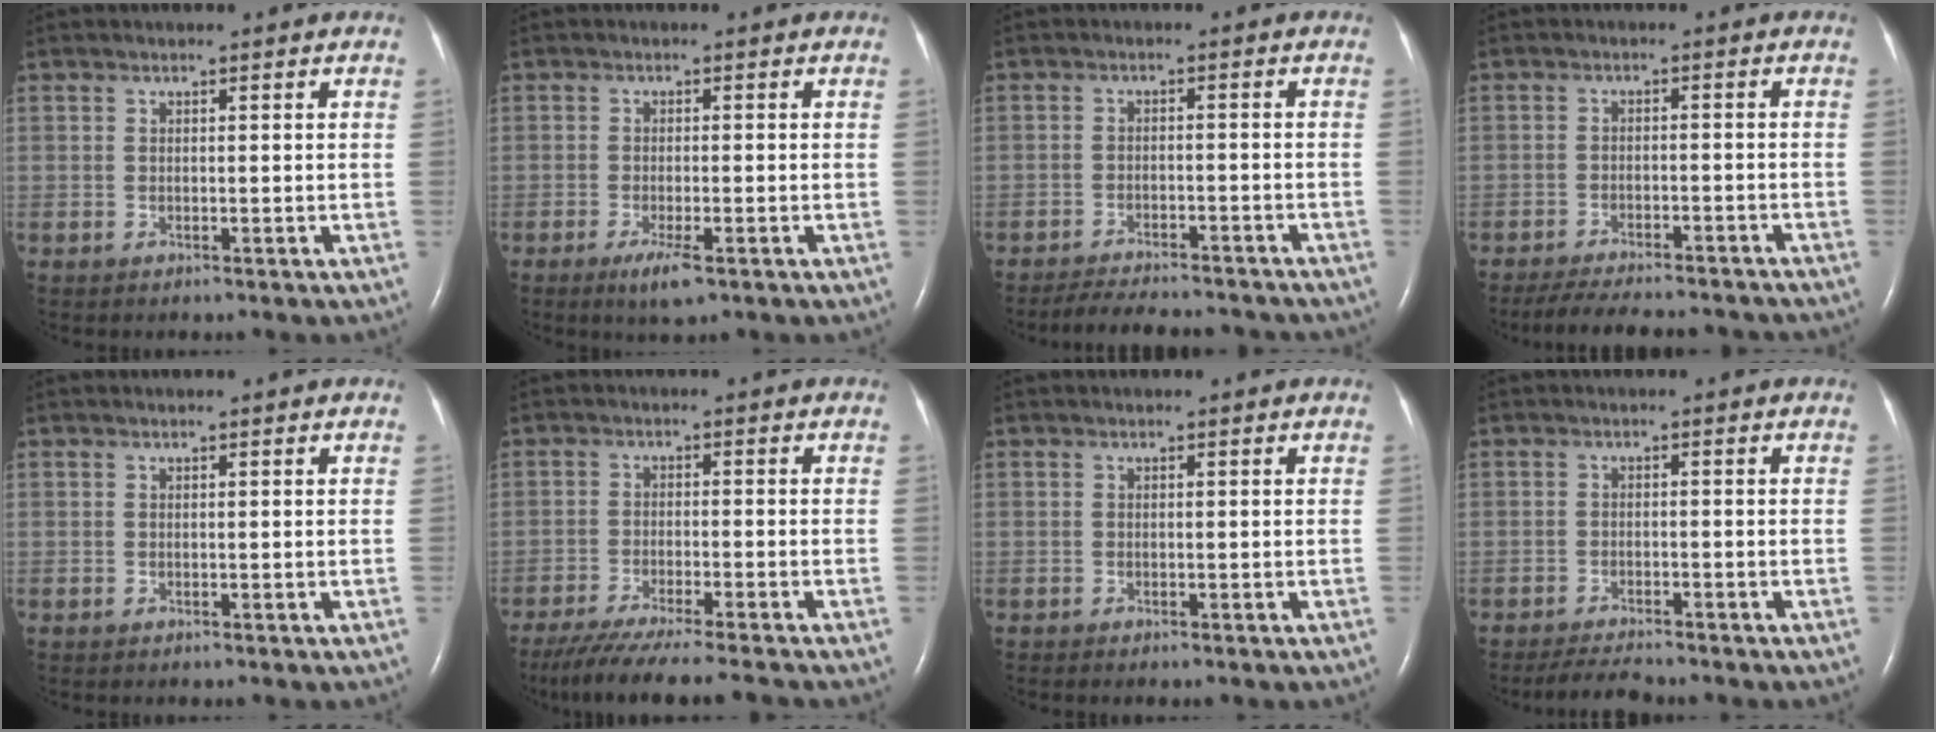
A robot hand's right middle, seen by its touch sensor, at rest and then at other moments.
{"total": 3.6, "force": [-2.0, 0.6, 2.9], "torque": [-0.058, -0.008, -0.032]}
{"total": 12.2, "force": [-11.2, 2.5, 4.3], "torque": [-0.070, -0.001, -0.141]}
{"total": 15.0, "force": [-13.4, 3.0, 5.9], "torque": [-0.113, -0.012, -0.175]}
{"total": 0.0}
{"total": 12.3, "force": [-10.8, -0.6, 5.8], "torque": [-0.079, -0.032, -0.171]}
{"total": 0.0}
{"total": 3.7, "force": [-3.4, 0.1, 1.2], "torque": [-0.029, -0.016, -0.058]}